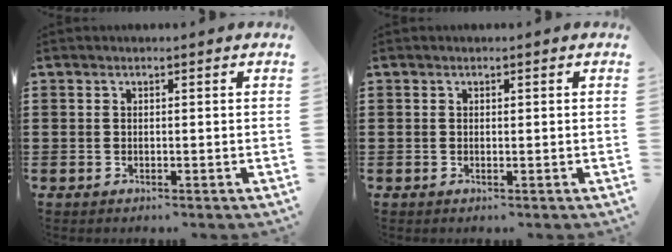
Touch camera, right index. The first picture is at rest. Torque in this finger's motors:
{"motor_torque": [0.21, -0.21, 0.00, 0.00]}